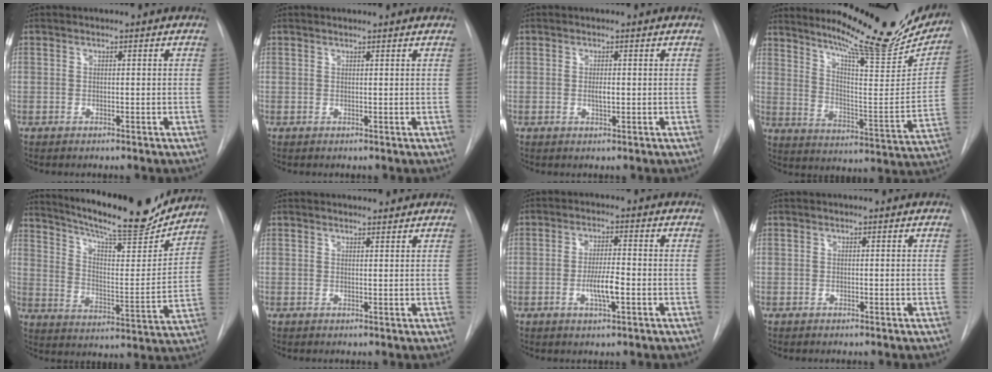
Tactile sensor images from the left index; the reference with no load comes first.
{"total": 1.6, "force": [1.6, 0.0, 0.4], "torque": [-0.011, 0.009, 0.019]}
{"total": 1.2, "force": [-0.4, 0.3, 1.1], "torque": [-0.020, -0.004, -0.003]}
{"total": 21.1, "force": [18.4, 2.2, 10.1], "torque": [-0.155, -0.067, 0.254]}
{"total": 20.0, "force": [18.0, 2.4, 8.4], "torque": [-0.141, -0.031, 0.264]}
{"total": 1.9, "force": [1.8, 0.3, 0.1], "torque": [-0.006, -0.001, 0.024]}
{"total": 4.9, "force": [-1.8, 0.7, 4.5], "torque": [-0.084, -0.005, -0.029]}
{"total": 0.0}